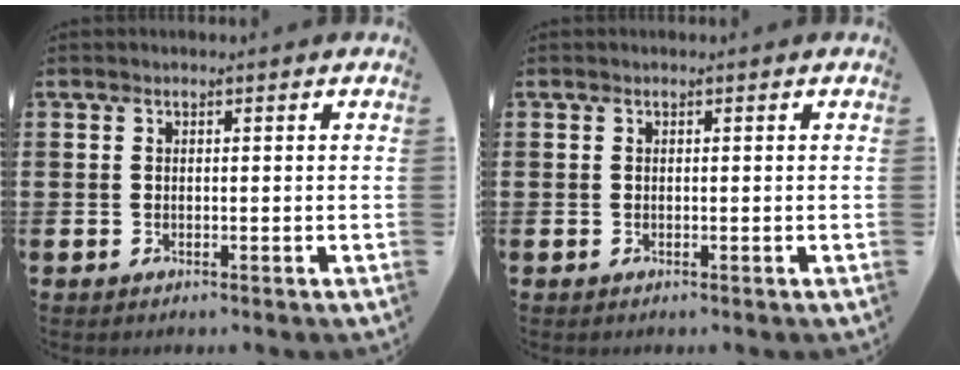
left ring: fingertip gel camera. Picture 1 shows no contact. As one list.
[{"total": 0.0}]